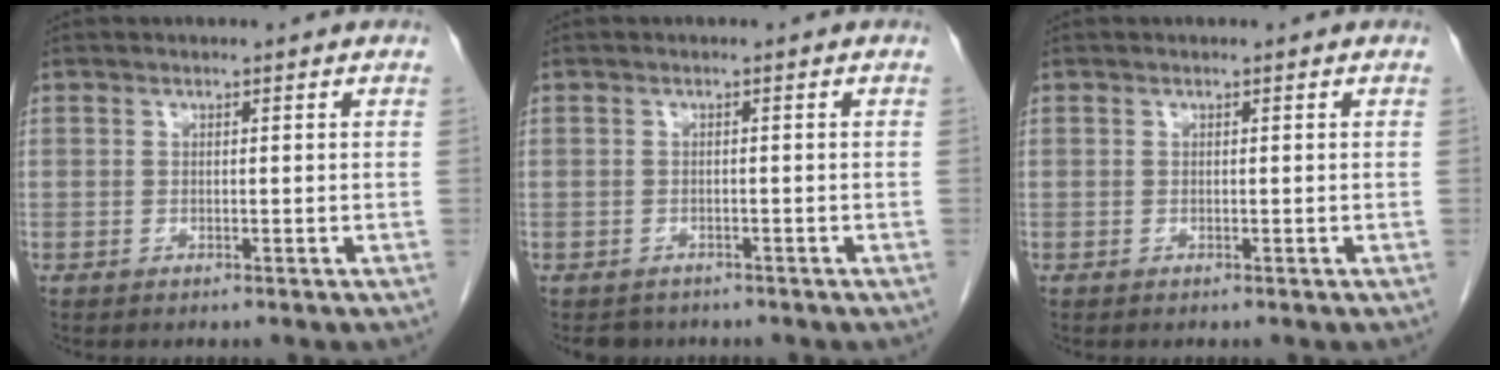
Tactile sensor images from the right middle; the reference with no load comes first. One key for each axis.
{"total": 2.3, "fx": -1.9, "fy": 1.3, "fz": -0.1, "tx": -0.005, "ty": 0.001, "tz": -0.029}
{"total": 0.0}